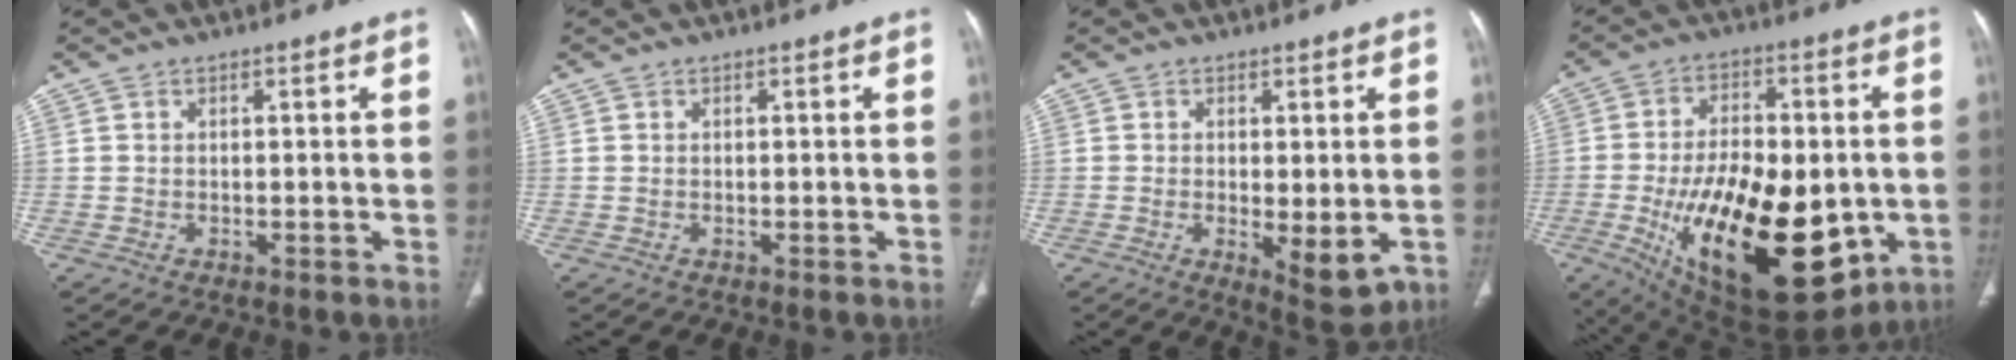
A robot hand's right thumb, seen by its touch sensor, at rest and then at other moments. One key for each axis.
{"total": 0.0}
{"total": 6.8, "fx": -1.5, "fy": 2.6, "fz": 6.1, "tx": -0.090, "ty": -0.020, "tz": -0.016}
{"total": 28.8, "fx": -6.5, "fy": 14.4, "fz": 24.1, "tx": -0.380, "ty": -0.016, "tz": -0.072}